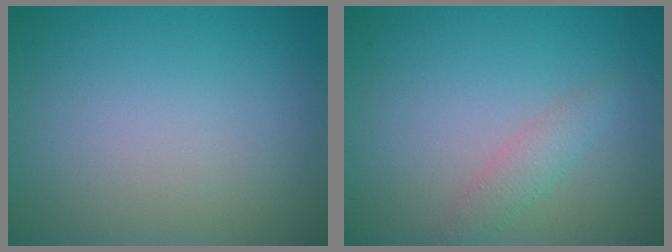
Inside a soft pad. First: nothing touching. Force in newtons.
{"total": 1.6, "press": 1.6, "slide": 0.1}